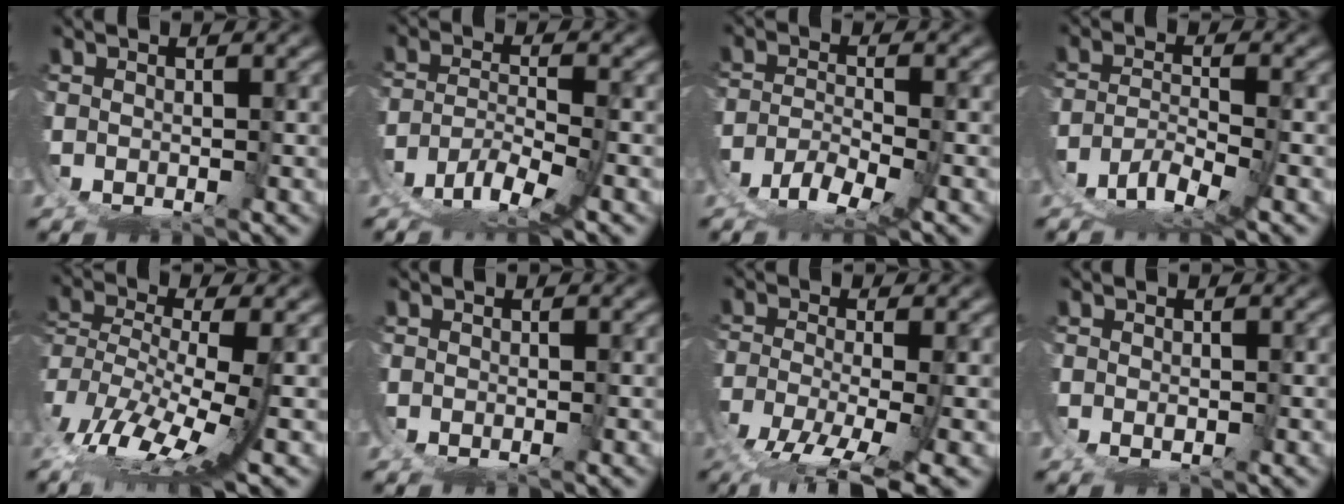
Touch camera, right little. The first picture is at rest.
{"total": 5.4, "force": [-2.7, 1.8, 4.4], "torque": [-0.068, -0.019, -0.037]}
{"total": 4.2, "force": [-2.5, 1.0, 3.3], "torque": [-0.042, -0.011, -0.039]}
{"total": 5.6, "force": [-3.1, 2.4, 3.9], "torque": [-0.056, -0.013, -0.050]}
{"total": 6.3, "force": [-1.8, 2.7, 5.4], "torque": [-0.119, -0.039, -0.014]}
{"total": 0.0}
{"total": 6.7, "force": [-5.0, 0.9, 4.4], "torque": [-0.076, -0.030, -0.062]}
{"total": 1.0, "force": [0.1, 0.7, 0.6], "torque": [-0.017, -0.006, 0.005]}